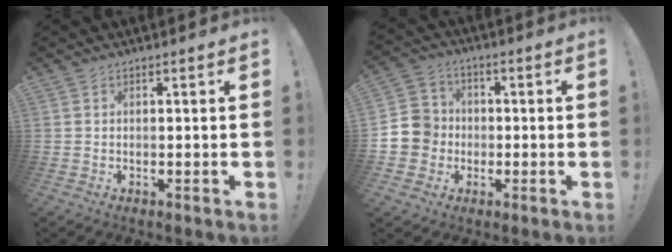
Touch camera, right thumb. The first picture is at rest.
{"total": 8.5, "force": [-1.7, 8.2, 1.7], "torque": [-0.018, 0.016, -0.027]}